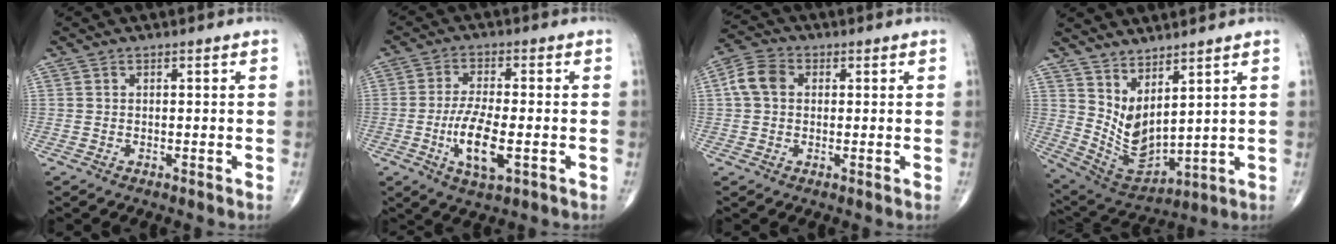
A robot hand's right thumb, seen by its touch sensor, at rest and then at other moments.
{"total": 9.2, "force": [-2.4, 3.1, 8.3], "torque": [-0.164, -0.001, -0.041]}
{"total": 6.0, "force": [0.9, 4.5, 3.8], "torque": [-0.075, 0.017, 0.011]}
{"total": 10.5, "force": [5.4, 4.2, 8.0], "torque": [-0.143, -0.045, 0.129]}